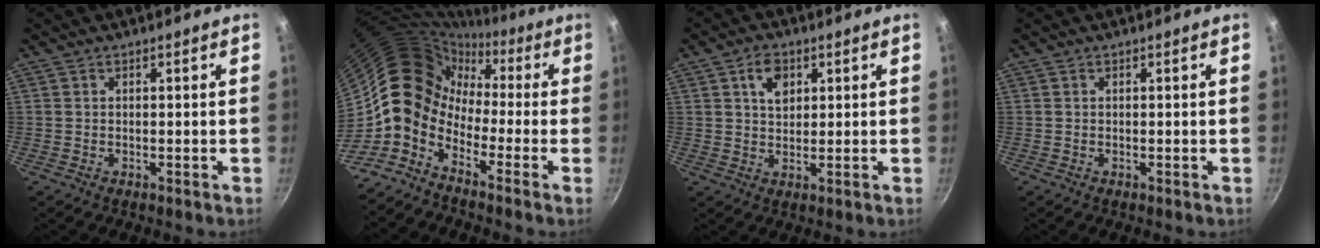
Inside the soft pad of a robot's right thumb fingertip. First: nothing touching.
{"total": 10.0, "force": [-3.7, 7.8, 5.0], "torque": [-0.050, 0.046, -0.104]}
{"total": 5.0, "force": [1.9, 3.3, 3.2], "torque": [-0.039, -0.006, 0.031]}
{"total": 0.0}